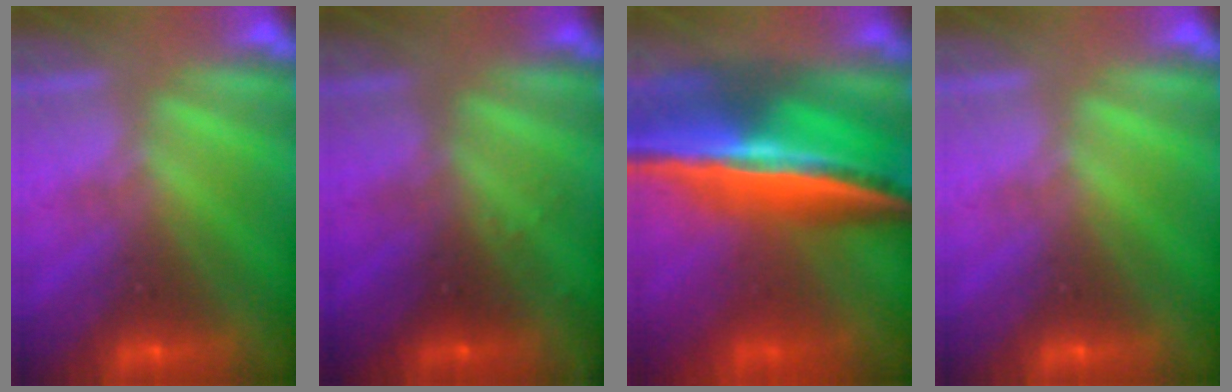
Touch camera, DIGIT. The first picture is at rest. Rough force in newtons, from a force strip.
{"total": 2.9}
{"total": 7.7}
{"total": 0.0}